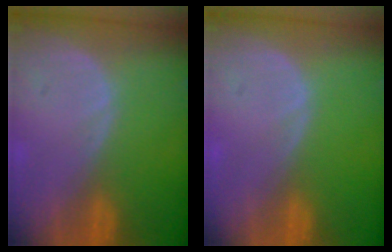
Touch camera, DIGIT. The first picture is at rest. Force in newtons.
{"total": 0.0}